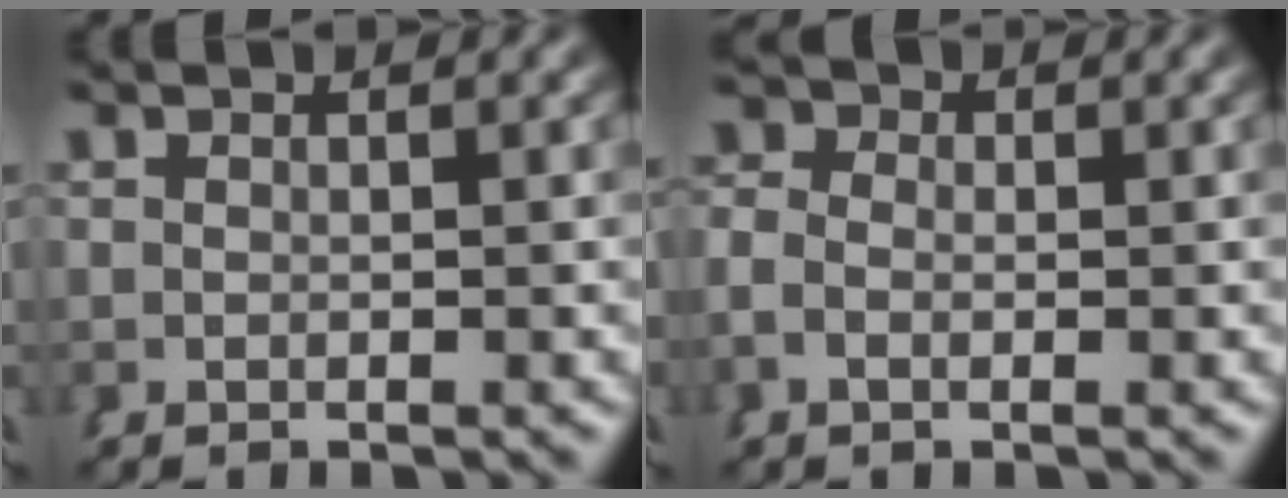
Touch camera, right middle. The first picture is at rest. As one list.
[{"total": 1.9, "force": [-0.1, 1.6, 1.0], "torque": [-0.021, 0.000, -0.012]}]